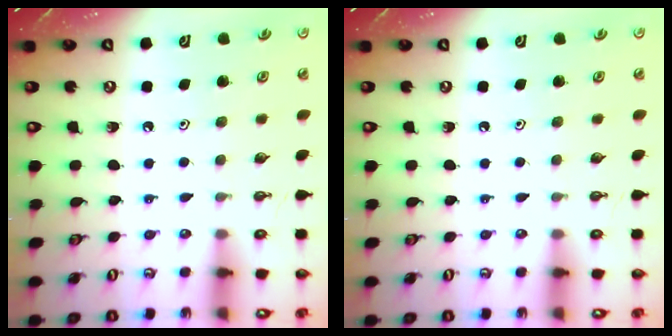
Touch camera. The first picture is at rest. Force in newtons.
{"total": 0.0}